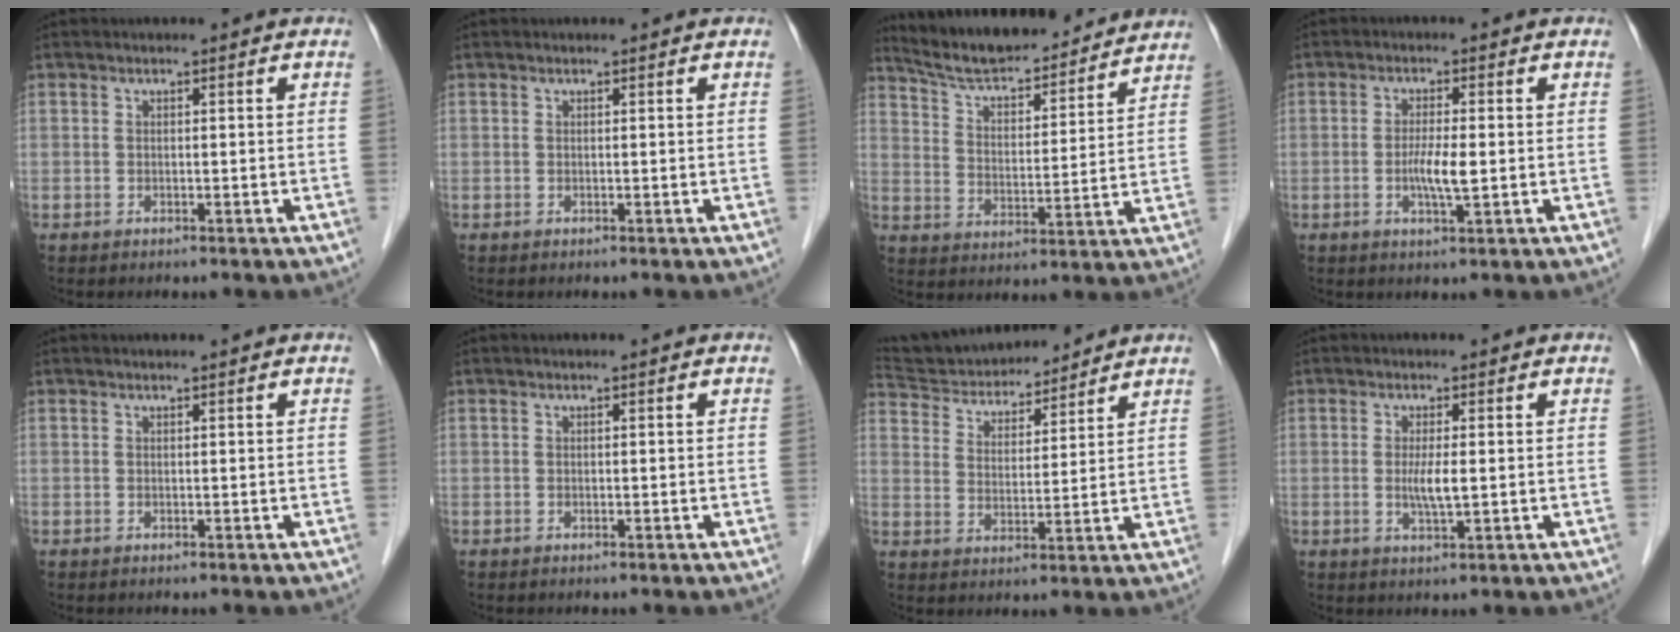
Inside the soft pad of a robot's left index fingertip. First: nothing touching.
{"total": 0.0}
{"total": 18.6, "force": [17.3, 3.4, 5.9], "torque": [-0.091, 0.011, 0.257]}
{"total": 3.9, "force": [-0.5, 0.4, 3.8], "torque": [-0.078, -0.006, -0.010]}
{"total": 0.6, "force": [0.5, -0.1, 0.2], "torque": [-0.006, 0.003, 0.010]}
{"total": 0.0}
{"total": 14.7, "force": [13.8, 3.4, 3.8], "torque": [-0.073, 0.027, 0.236]}
{"total": 3.1, "force": [0.0, 0.3, 3.1], "torque": [-0.065, -0.006, 0.002]}